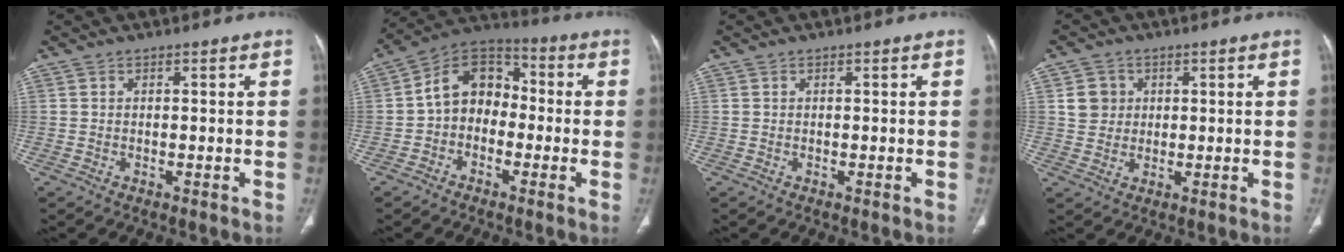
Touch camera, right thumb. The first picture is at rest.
{"total": 10.9, "force": [-1.1, 8.5, 6.8], "torque": [-0.083, 0.042, -0.037]}
{"total": 0.0}
{"total": 4.6, "force": [1.1, 4.3, 1.2], "torque": [-0.001, 0.000, 0.020]}